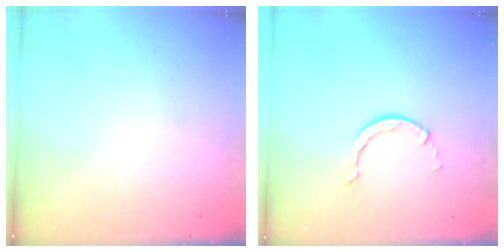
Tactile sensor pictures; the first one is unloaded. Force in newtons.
{"total": 2.8, "press": 2.8, "slide": 0.2}